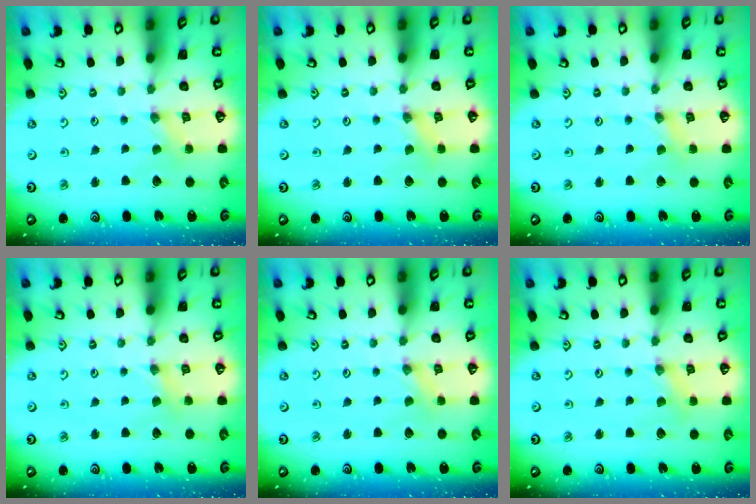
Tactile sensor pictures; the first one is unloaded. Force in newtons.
{"total": 0.6, "press": 0.6, "slide": 0.1}
{"total": 0.7, "press": 0.7, "slide": 0.1}
{"total": 2.1, "press": 2.0, "slide": 0.4}
{"total": 0.0}
{"total": 1.1, "press": 1.1, "slide": 0.2}